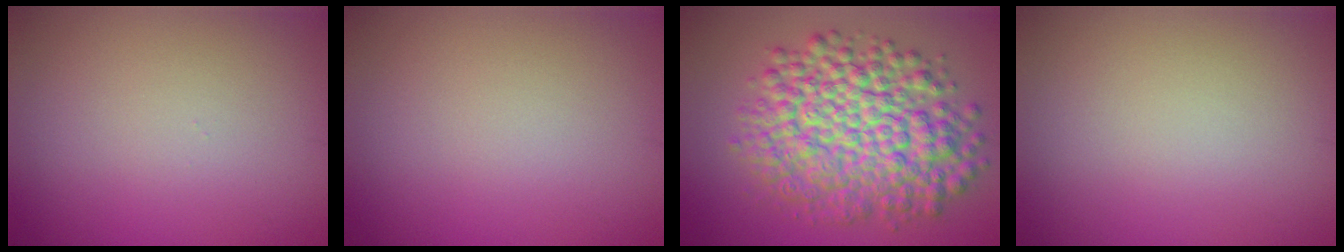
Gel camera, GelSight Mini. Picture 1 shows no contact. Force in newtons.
{"total": 0.0}
{"total": 9.8, "press": 9.8, "slide": 0.2}
{"total": 0.0}